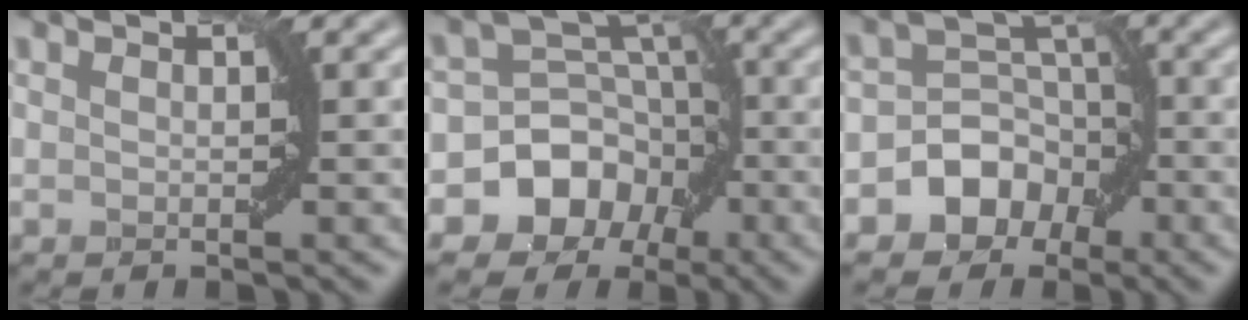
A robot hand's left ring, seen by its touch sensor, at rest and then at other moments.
{"total": 7.3, "force": [-3.4, 6.0, 2.4], "torque": [-0.009, 0.015, -0.083]}
{"total": 5.0, "force": [-2.4, 3.8, 2.2], "torque": [-0.007, 0.013, -0.050]}